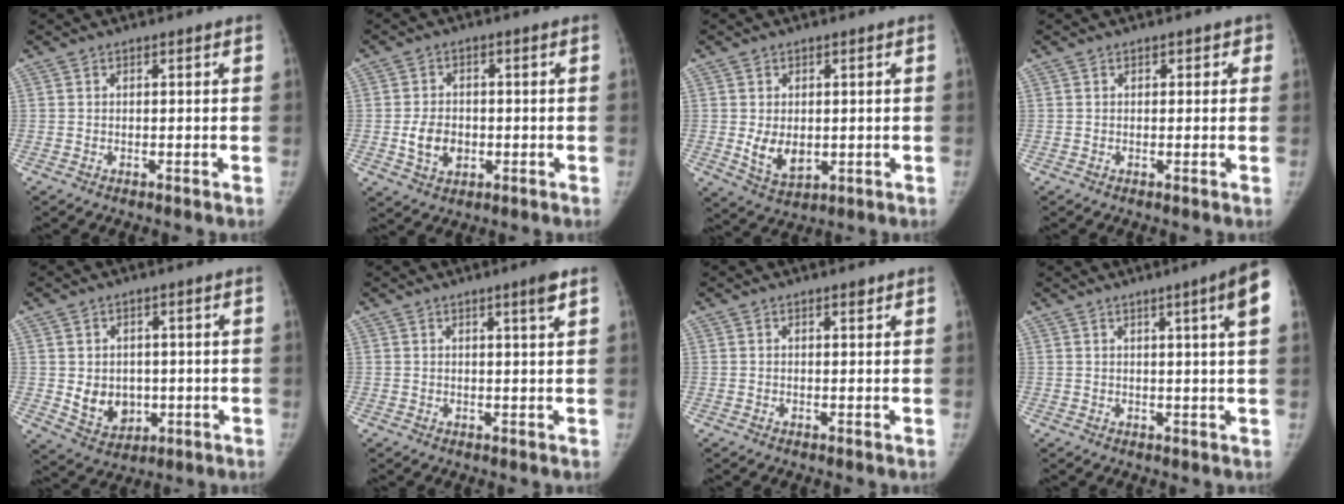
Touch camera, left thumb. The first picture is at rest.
{"total": 6.1, "force": [-1.1, 4.7, 3.8], "torque": [-0.050, 0.004, -0.013]}
{"total": 6.2, "force": [-0.3, 4.3, 4.5], "torque": [-0.062, -0.014, 0.010]}
{"total": 1.5, "force": [0.6, 1.2, 0.6], "torque": [0.019, 0.002, 0.000]}
{"total": 7.5, "force": [-0.5, 6.1, 4.2], "torque": [-0.037, -0.006, 0.012]}
{"total": 2.8, "force": [1.6, -0.1, 2.3], "torque": [-0.036, -0.011, 0.026]}
{"total": 0.8, "force": [0.6, 0.3, 0.5], "torque": [-0.006, -0.003, 0.010]}
{"total": 7.5, "force": [3.1, -0.4, 6.9], "torque": [-0.085, -0.006, 0.033]}